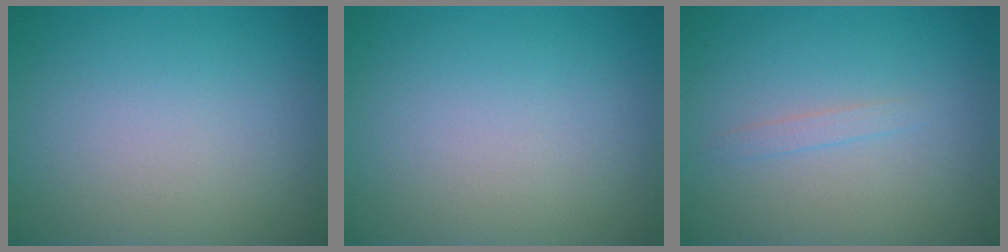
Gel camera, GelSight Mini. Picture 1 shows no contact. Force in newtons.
{"total": 0.0}
{"total": 0.8, "press": 0.8, "slide": 0.0}